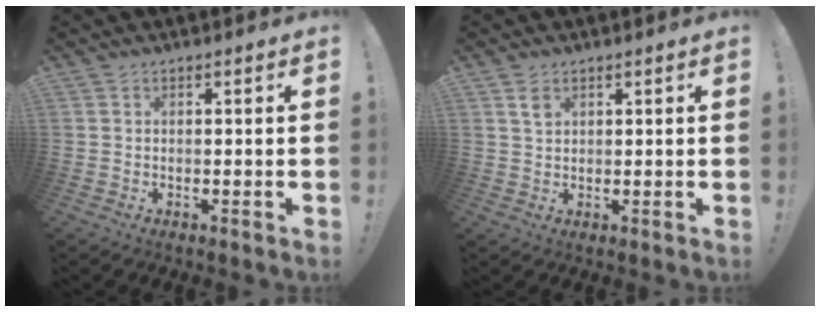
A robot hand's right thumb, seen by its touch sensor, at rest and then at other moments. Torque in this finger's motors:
{"motor_torque": [0.29, 0.19, -0.29, 0.22, -0.06]}